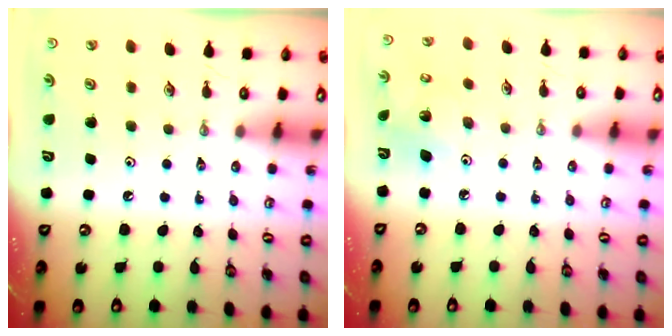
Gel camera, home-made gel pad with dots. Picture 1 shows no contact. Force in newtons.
{"total": 4.4, "press": 4.4, "slide": 0.2}